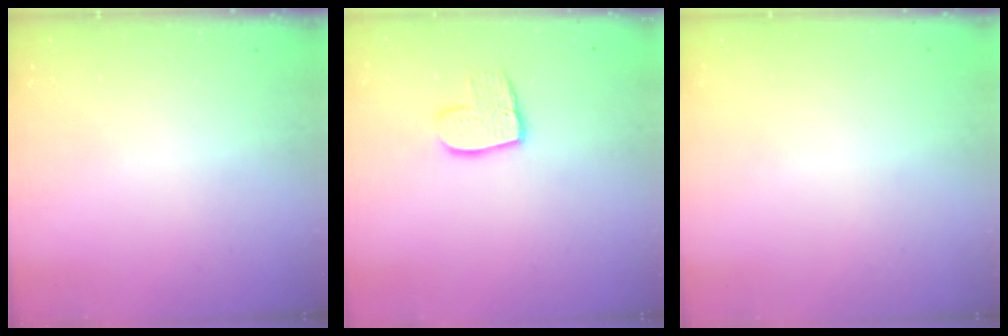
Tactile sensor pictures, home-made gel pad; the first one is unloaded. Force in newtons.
{"total": 10.0, "press": 10.0, "slide": 0.8}
{"total": 0.0}